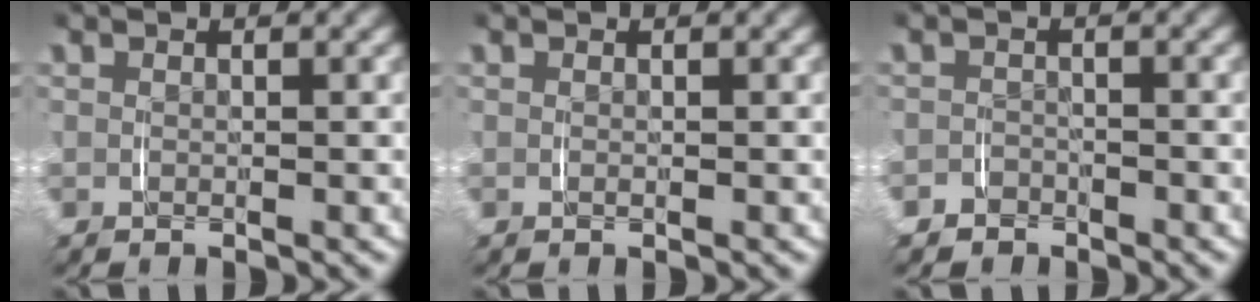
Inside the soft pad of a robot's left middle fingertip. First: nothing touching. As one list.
[{"total": 0.0}, {"total": 2.5, "force": [-1.9, 1.6, -0.2], "torque": [-0.002, -0.010, -0.035]}]